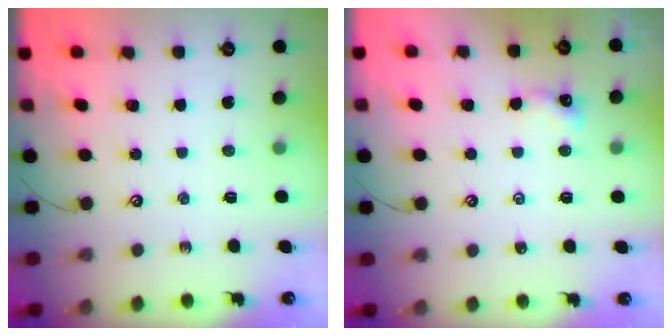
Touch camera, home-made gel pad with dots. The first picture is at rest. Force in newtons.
{"total": 1.2, "press": 1.2, "slide": 0.4}